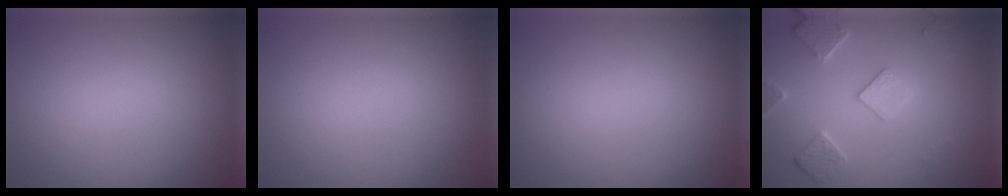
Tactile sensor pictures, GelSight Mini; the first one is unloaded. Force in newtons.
{"total": 0.0}
{"total": 0.0}
{"total": 3.5, "press": 3.3, "slide": 1.2}